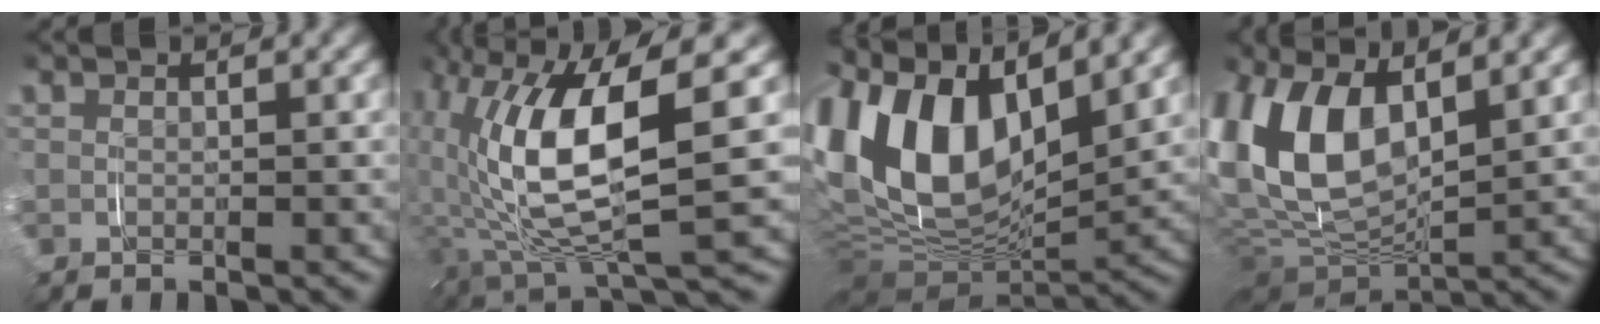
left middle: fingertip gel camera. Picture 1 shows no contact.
{"total": 11.1, "force": [1.4, 4.7, 10.0], "torque": [-0.187, -0.004, 0.028]}
{"total": 16.8, "force": [2.8, 10.6, 12.7], "torque": [-0.262, -0.003, 0.047]}
{"total": 11.8, "force": [1.8, 7.6, 8.8], "torque": [-0.223, -0.014, 0.039]}